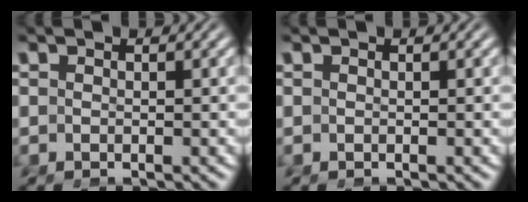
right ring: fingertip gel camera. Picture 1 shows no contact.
{"total": 0.0}